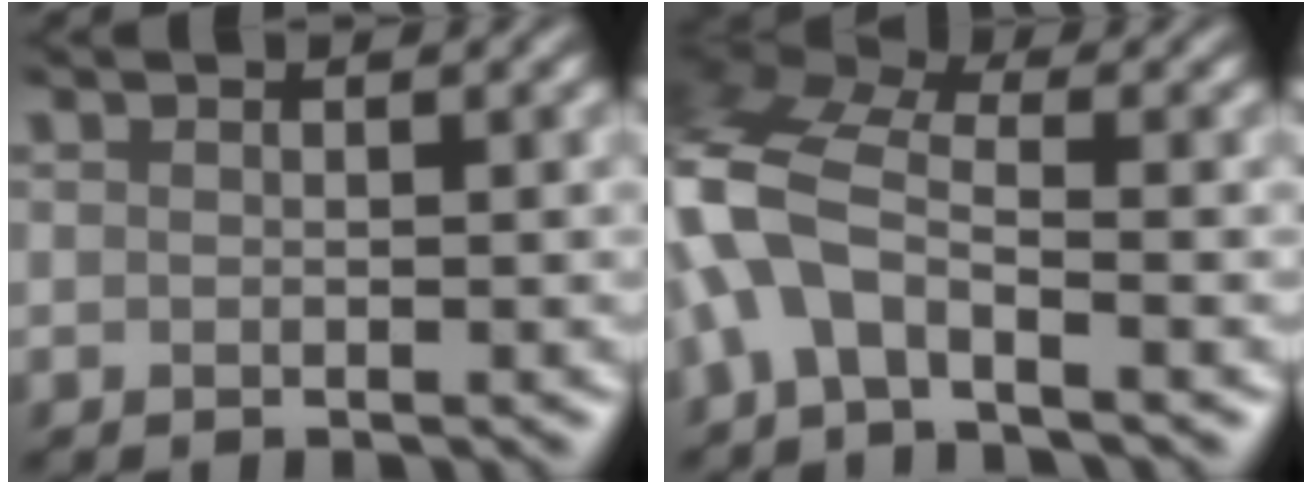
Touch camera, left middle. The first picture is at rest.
{"total": 7.4, "force": [-2.3, 3.9, 5.9], "torque": [-0.169, 0.012, -0.052]}